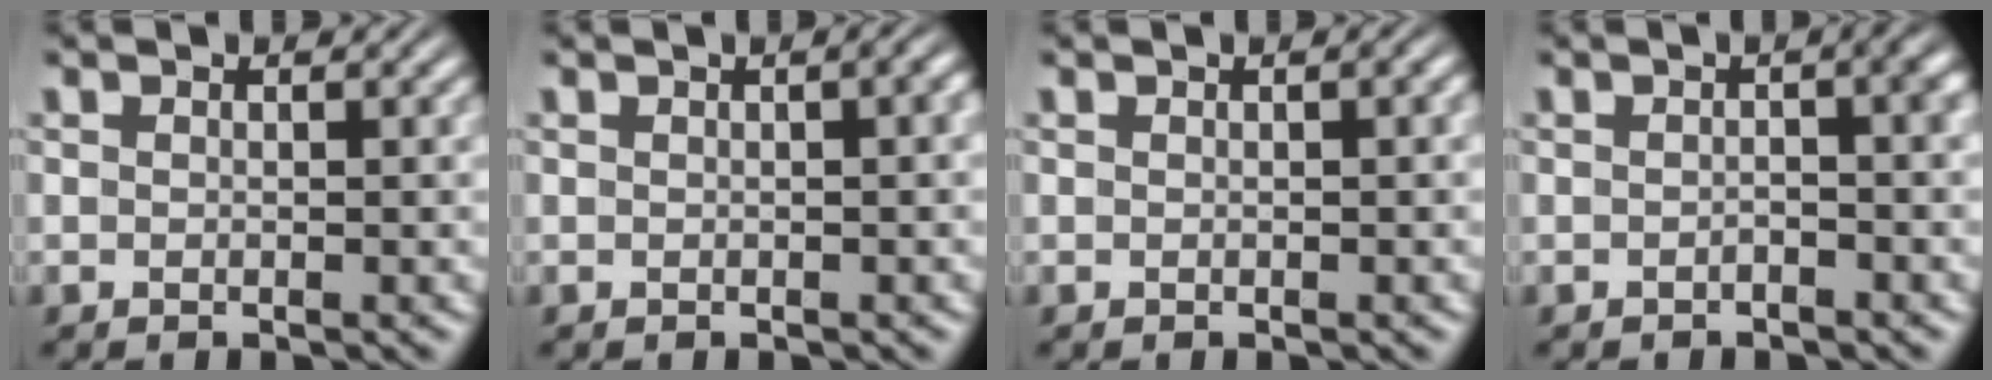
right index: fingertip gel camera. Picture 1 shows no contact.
{"total": 1.5, "force": [0.4, 0.2, 1.4], "torque": [-0.011, 0.013, 0.003]}
{"total": 0.7, "force": [0.2, 0.0, 0.7], "torque": [-0.007, 0.008, 0.002]}
{"total": 2.5, "force": [-0.2, 0.5, 2.4], "torque": [-0.016, 0.015, -0.014]}